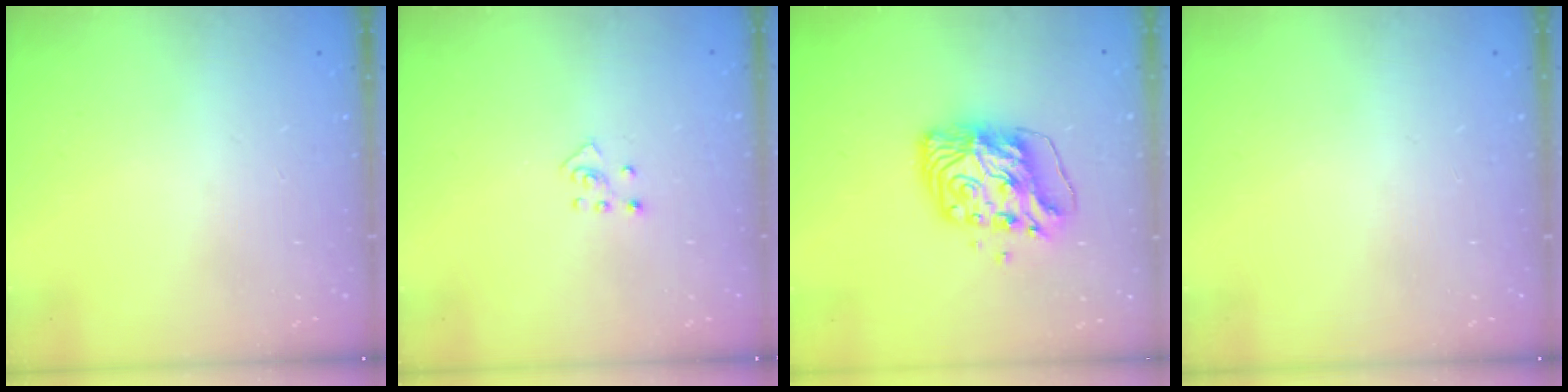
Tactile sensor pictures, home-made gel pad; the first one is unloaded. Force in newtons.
{"total": 3.7, "press": 3.7, "slide": 0.3}
{"total": 10.7, "press": 10.6, "slide": 0.9}
{"total": 0.0}